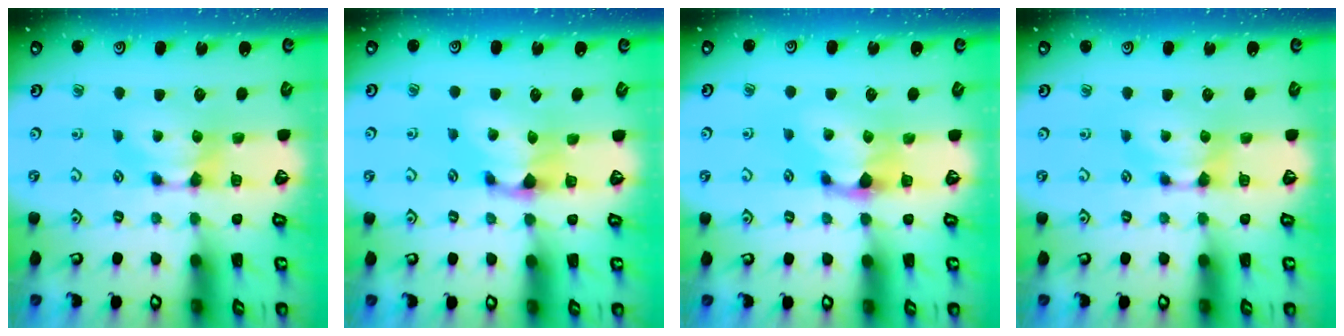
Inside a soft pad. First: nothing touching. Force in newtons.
{"total": 1.2, "press": 0.1, "slide": 1.2}
{"total": 1.4, "press": 0.8, "slide": 1.2}
{"total": 0.0}